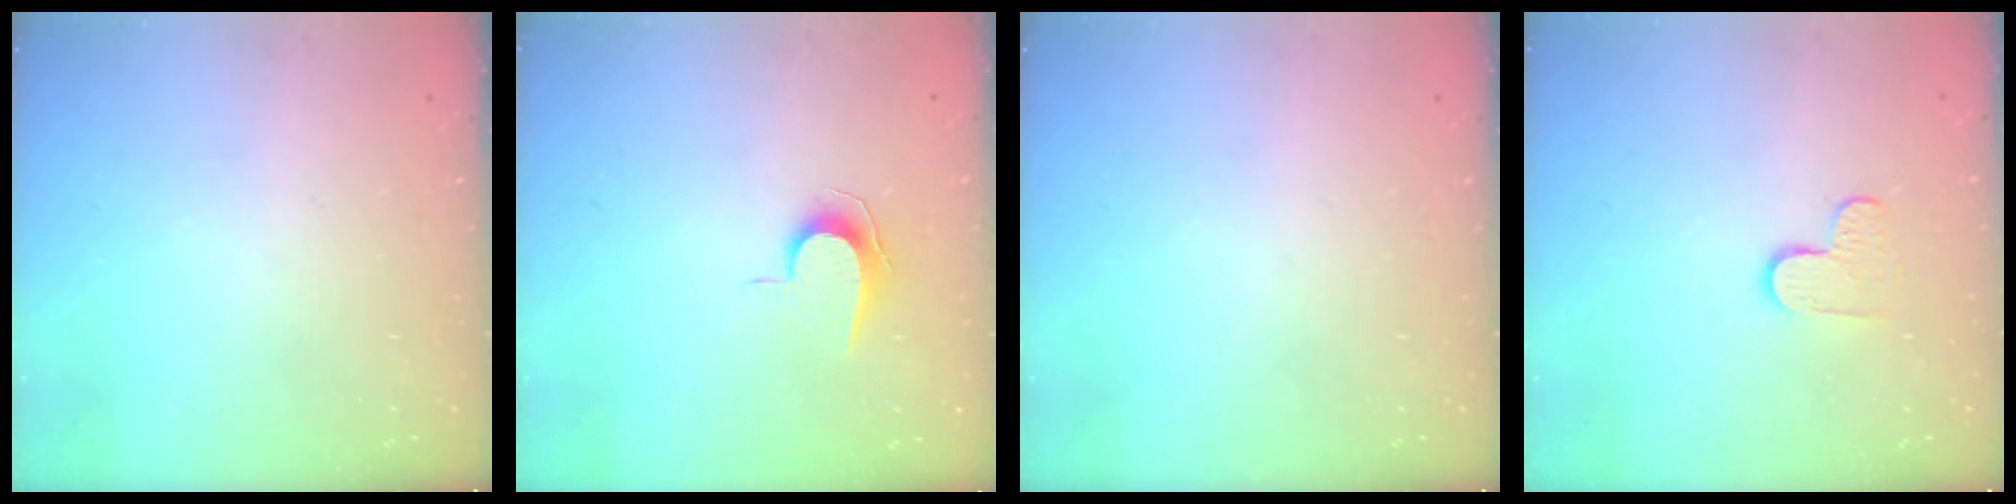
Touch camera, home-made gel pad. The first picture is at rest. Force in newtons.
{"total": 7.1, "press": 7.0, "slide": 0.7}
{"total": 0.0}
{"total": 4.9, "press": 4.8, "slide": 0.4}